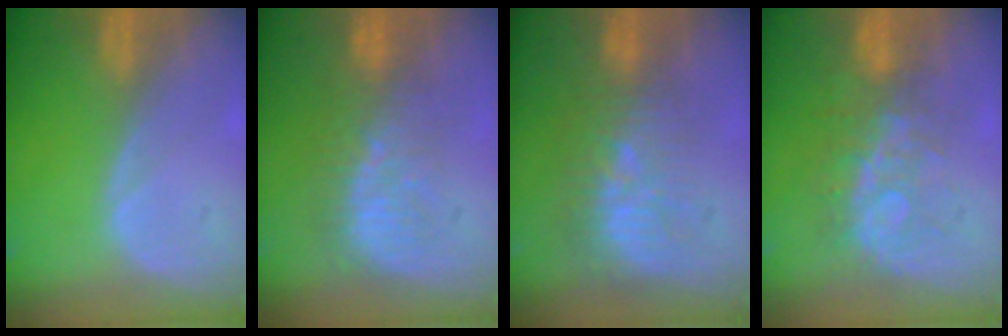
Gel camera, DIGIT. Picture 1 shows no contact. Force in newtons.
{"total": 8.1, "press": 7.6, "slide": 2.6}
{"total": 9.8, "press": 8.6, "slide": 4.7}
{"total": 7.7, "press": 7.1, "slide": 3.1}